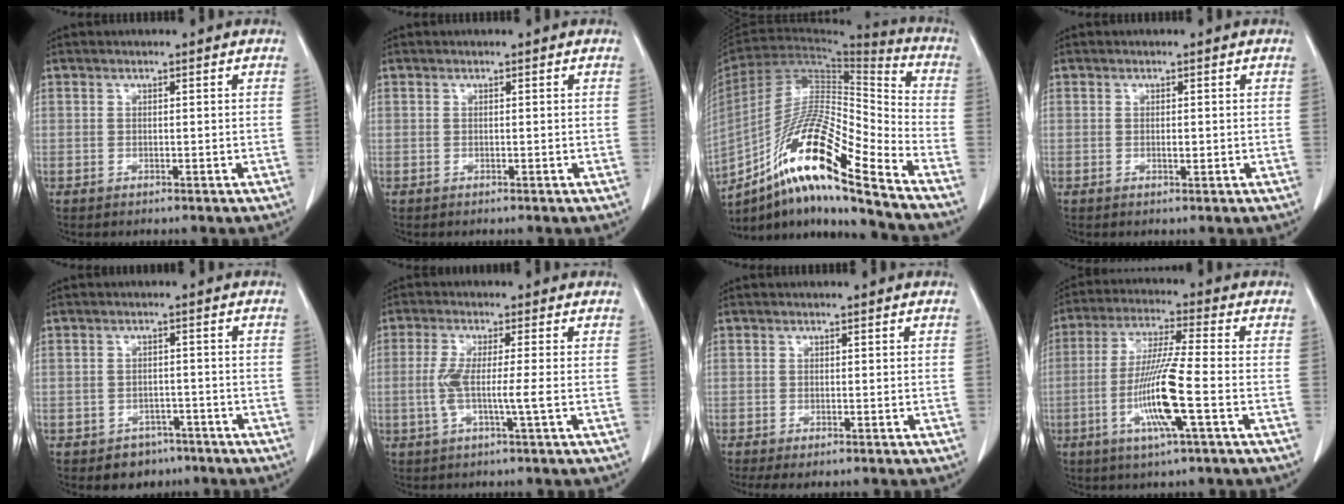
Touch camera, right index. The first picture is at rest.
{"total": 0.0}
{"total": 19.7, "force": [-12.3, 1.6, 15.3], "torque": [-0.296, -0.010, -0.222]}
{"total": 0.9, "force": [-0.1, 0.3, 0.8], "torque": [-0.015, -0.001, -0.001]}
{"total": 4.3, "force": [-3.0, 3.0, 0.8], "torque": [-0.007, 0.010, -0.036]}
{"total": 5.0, "force": [-0.9, -0.3, 4.9], "torque": [-0.105, -0.004, -0.021]}
{"total": 3.1, "force": [-2.3, 0.9, 1.9], "torque": [-0.029, -0.010, -0.032]}
{"total": 11.4, "force": [-3.3, -0.3, 11.0], "torque": [-0.219, -0.013, -0.068]}